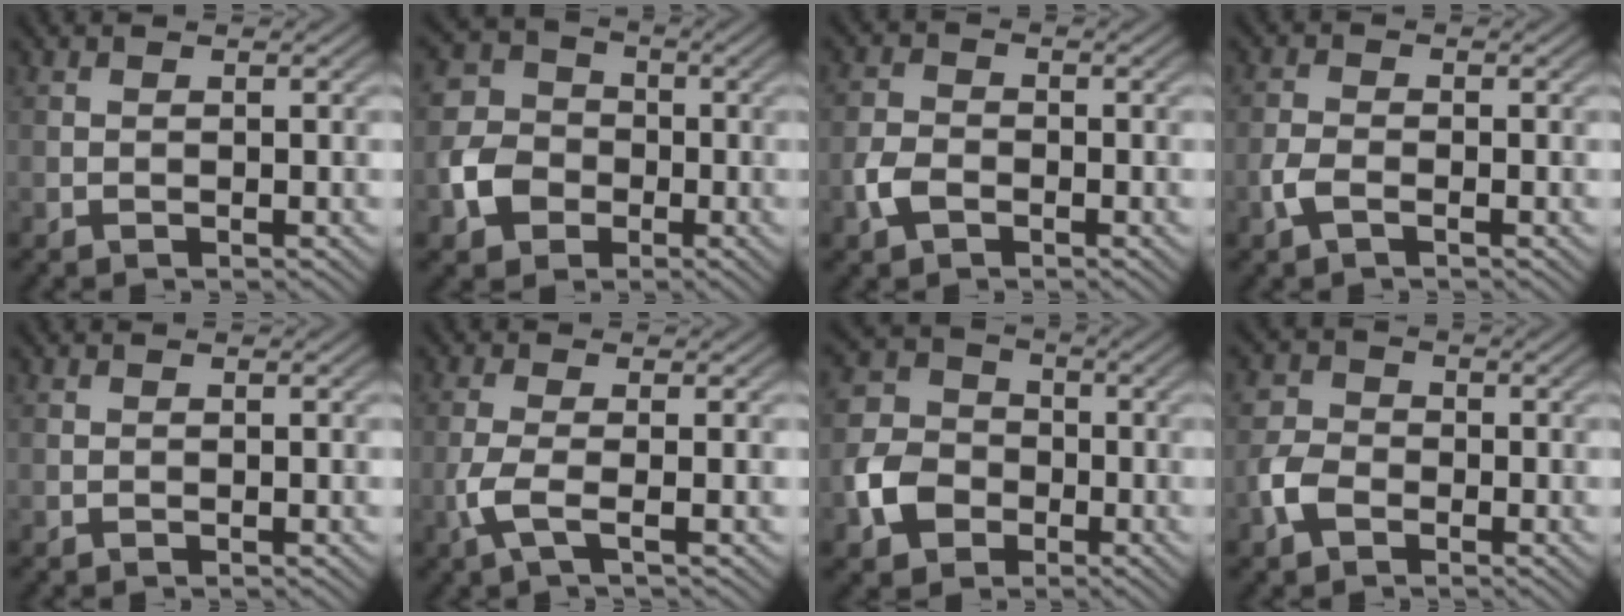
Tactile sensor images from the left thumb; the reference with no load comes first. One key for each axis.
{"total": 6.4, "fx": -2.0, "fy": 5.4, "fz": 2.8, "tx": -0.073, "ty": -0.003, "tz": -0.053}
{"total": 3.3, "fx": -1.6, "fy": 2.2, "fz": 1.9, "tx": -0.046, "ty": 0.000, "tz": -0.042}
{"total": 2.5, "fx": -1.2, "fy": 1.2, "fz": 1.8, "tx": -0.048, "ty": -0.001, "tz": -0.033}
{"total": 0.0}
{"total": 3.3, "fx": -1.0, "fy": 0.6, "fz": 3.1, "tx": -0.074, "ty": 0.004, "tz": -0.031}
{"total": 6.8, "fx": -2.4, "fy": 5.6, "fz": 3.2, "tx": -0.082, "ty": -0.004, "tz": -0.062}
{"total": 4.0, "fx": -1.8, "fy": 2.9, "fz": 2.1, "tx": -0.057, "ty": 0.001, "tz": -0.047}